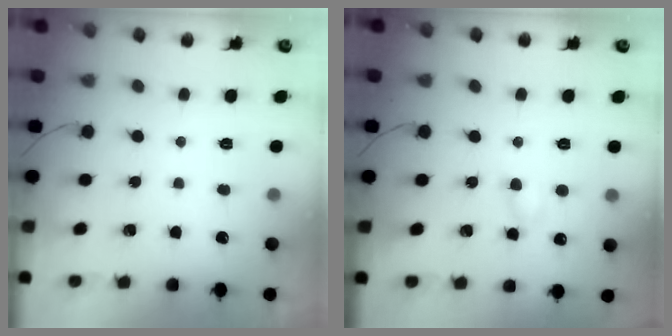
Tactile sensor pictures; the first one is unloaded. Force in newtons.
{"total": 3.3, "press": 3.1, "slide": 1.1}